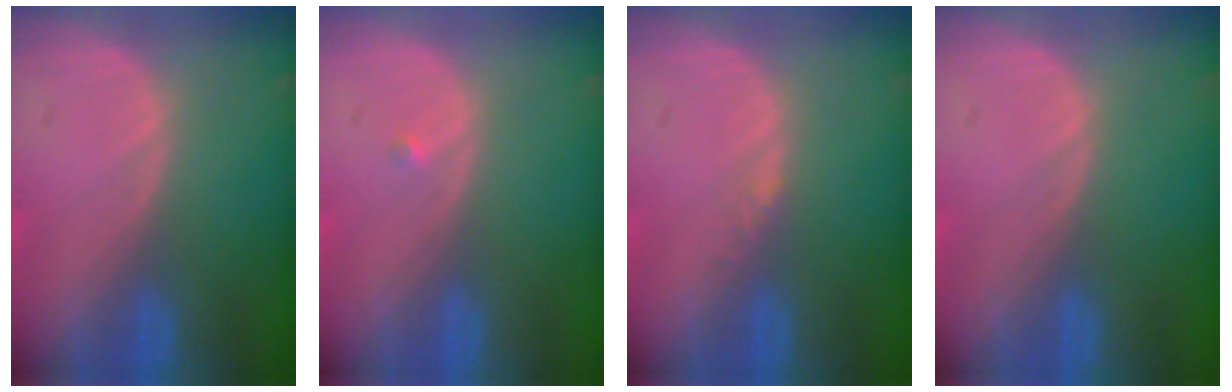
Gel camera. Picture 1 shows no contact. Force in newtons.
{"total": 0.6, "press": 0.5, "slide": 0.4}
{"total": 0.8, "press": 0.6, "slide": 0.4}
{"total": 0.0}